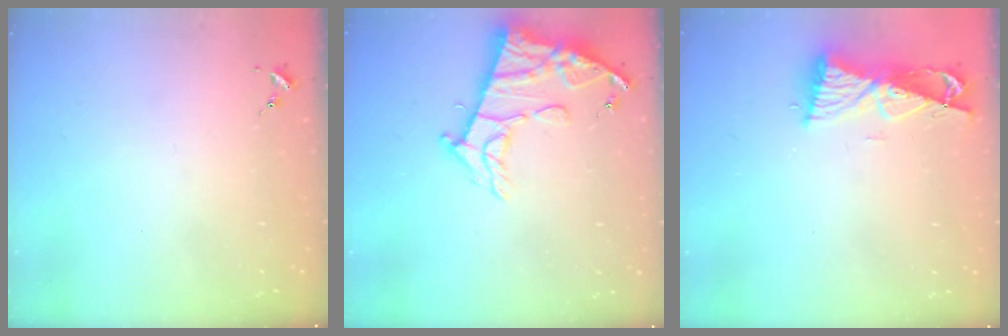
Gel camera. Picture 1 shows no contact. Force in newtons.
{"total": 14.0, "press": 13.9, "slide": 1.1}
{"total": 8.9, "press": 8.9, "slide": 1.1}